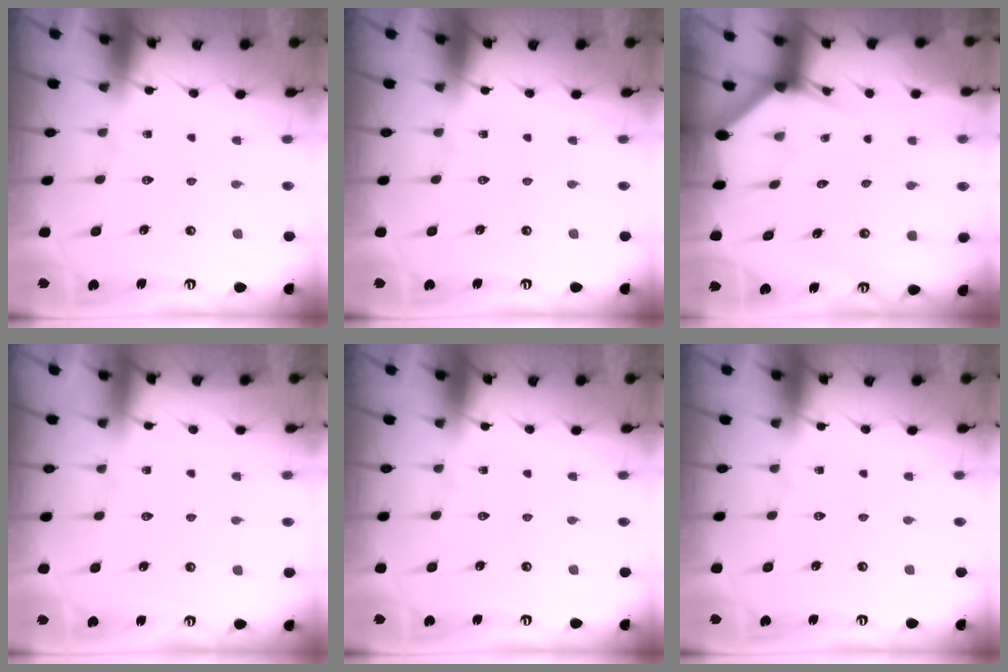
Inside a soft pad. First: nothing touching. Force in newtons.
{"total": 0.0}
{"total": 2.8, "press": 2.8, "slide": 0.2}
{"total": 2.6, "press": 2.6, "slide": 0.4}
{"total": 0.0}
{"total": 0.0}